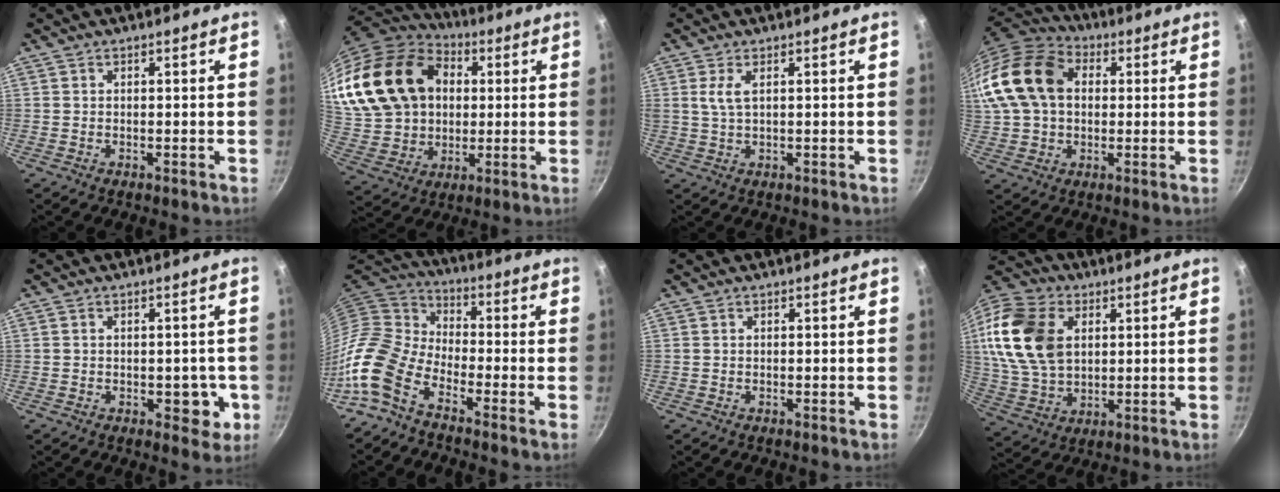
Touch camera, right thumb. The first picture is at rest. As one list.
[{"total": 25.2, "force": [6.5, 19.0, 15.3], "torque": [-0.287, 0.012, 0.130]}, {"total": 3.4, "force": [1.1, 0.9, 3.0], "torque": [-0.067, -0.003, 0.025]}, {"total": 18.0, "force": [3.2, 13.1, 12.0], "torque": [-0.222, 0.026, 0.045]}, {"total": 5.1, "force": [-1.3, 3.2, 3.8], "torque": [-0.014, 0.007, -0.014]}, {"total": 11.4, "force": [-7.1, 6.0, 6.5], "torque": [-0.125, 0.067, -0.170]}, {"total": 0.0}, {"total": 19.7, "force": [4.5, 13.8, 13.4], "torque": [-0.251, 0.000, 0.087]}]